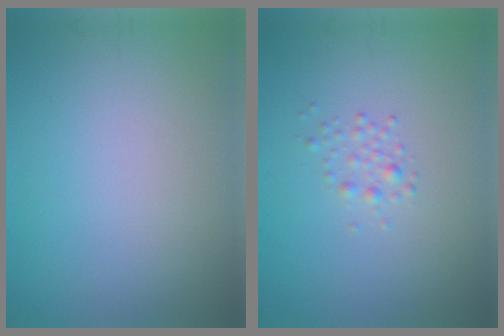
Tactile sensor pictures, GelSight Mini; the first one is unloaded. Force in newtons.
{"total": 1.2, "press": 1.2, "slide": 0.0}